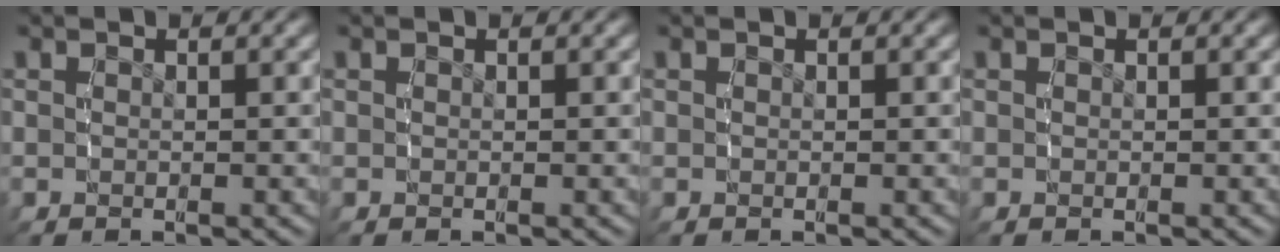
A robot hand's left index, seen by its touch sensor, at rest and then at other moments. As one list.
[{"total": 0.0}, {"total": 0.0}, {"total": 0.0}]